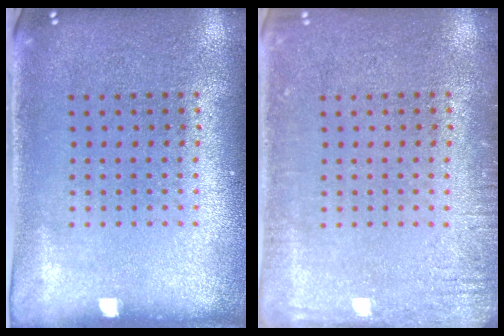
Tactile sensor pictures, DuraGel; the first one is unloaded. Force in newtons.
{"total": 2.0, "press": 1.9, "slide": 0.2}